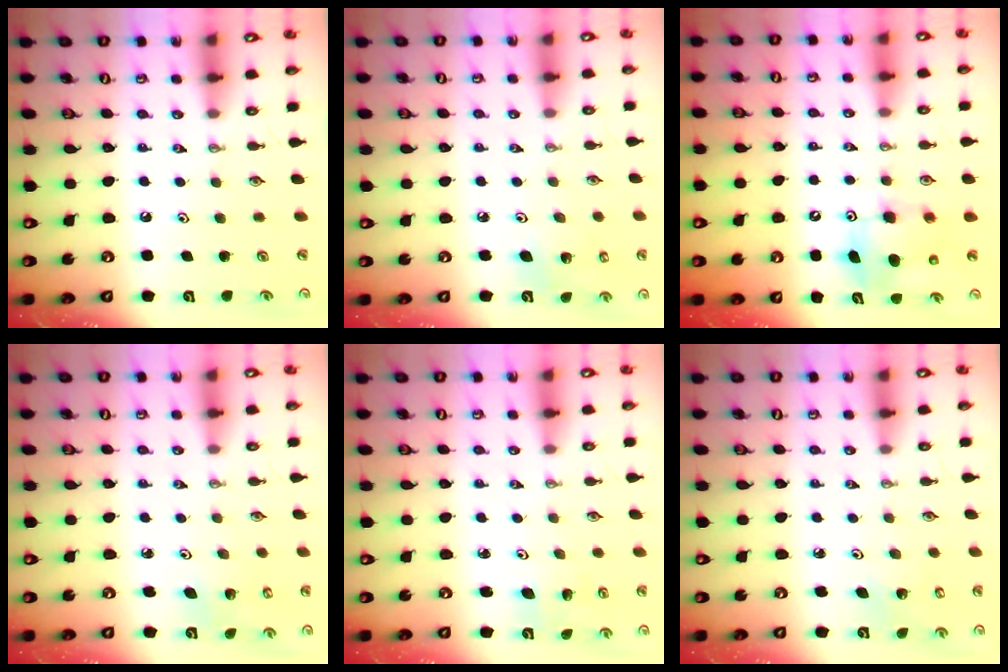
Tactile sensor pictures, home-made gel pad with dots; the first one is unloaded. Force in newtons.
{"total": 5.4, "press": 5.0, "slide": 2.1}
{"total": 8.0, "press": 7.8, "slide": 1.8}
{"total": 3.8, "press": 3.7, "slide": 0.4}
{"total": 2.5, "press": 2.5, "slide": 0.1}
{"total": 2.0, "press": 2.0, "slide": 0.2}